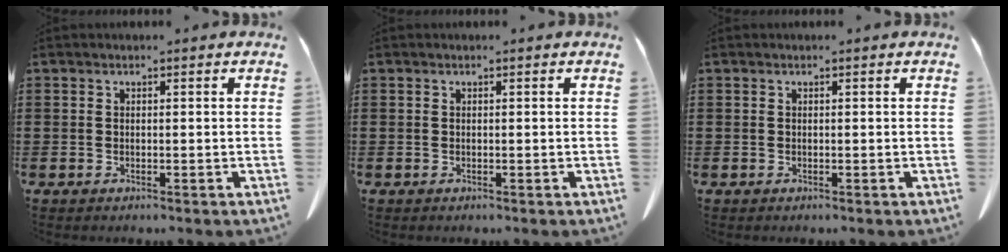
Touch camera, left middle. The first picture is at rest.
{"total": 0.0}
{"total": 0.0}